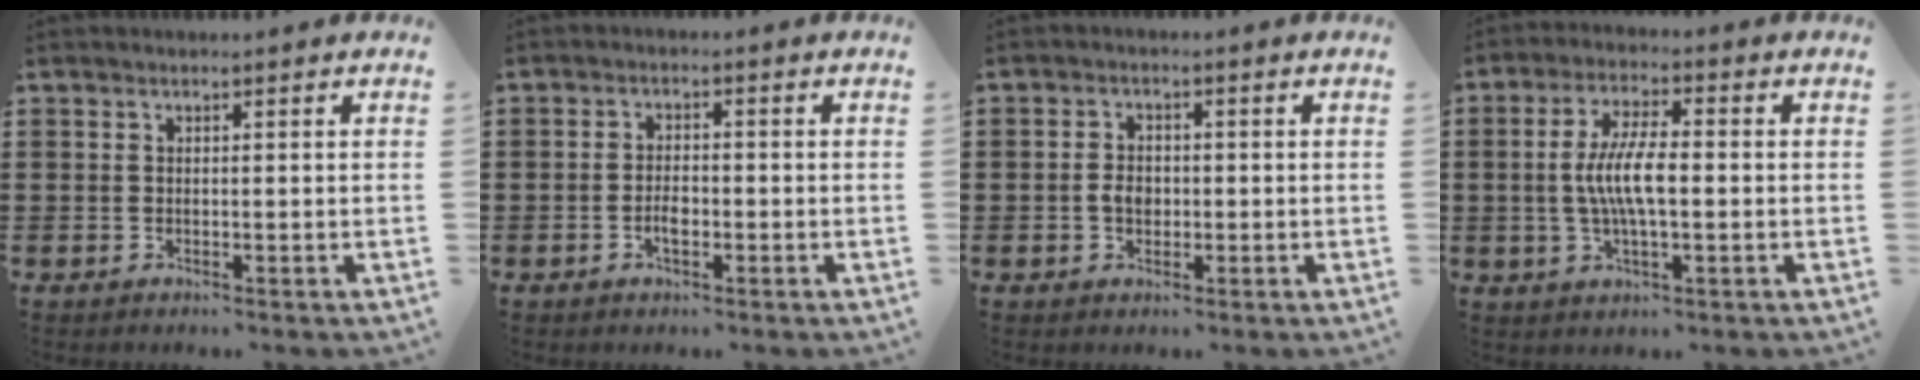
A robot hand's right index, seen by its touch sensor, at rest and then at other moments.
{"total": 2.7, "force": [-1.0, 1.2, 2.2], "torque": [-0.050, 0.001, -0.021]}
{"total": 2.6, "force": [-0.3, 1.7, 1.9], "torque": [-0.039, 0.002, -0.006]}
{"total": 7.5, "force": [-0.4, 2.1, 7.2], "torque": [-0.153, -0.004, -0.014]}